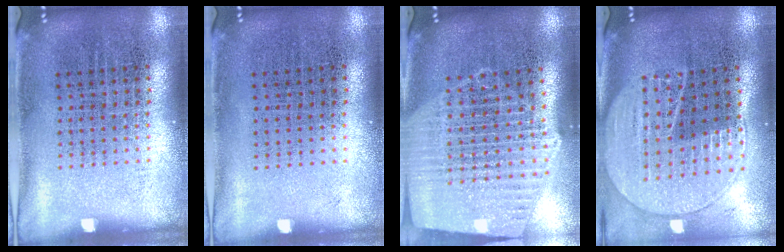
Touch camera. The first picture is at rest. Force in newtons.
{"total": 0.0}
{"total": 2.4, "press": 2.1, "slide": 1.2}
{"total": 2.0, "press": 1.7, "slide": 0.9}